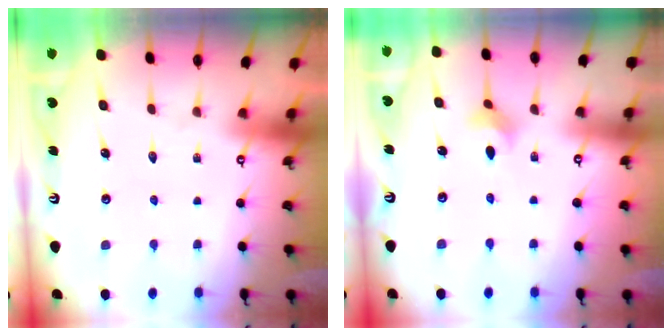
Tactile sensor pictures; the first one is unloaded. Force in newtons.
{"total": 2.7, "press": 2.7, "slide": 0.5}